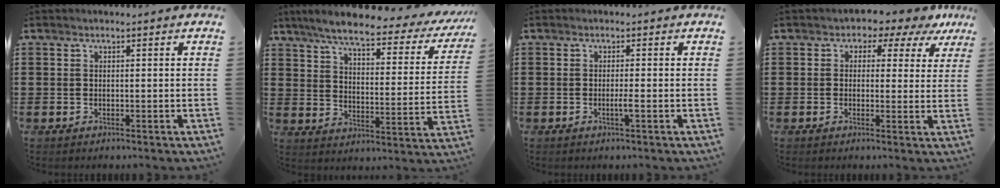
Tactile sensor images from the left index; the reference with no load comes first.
{"total": 7.1, "force": [5.8, 0.7, 4.1], "torque": [-0.096, -0.037, 0.095]}
{"total": 1.6, "force": [-0.5, -0.1, 1.5], "torque": [-0.027, -0.003, -0.009]}
{"total": 2.1, "force": [0.9, 1.6, 0.8], "torque": [-0.016, -0.008, 0.005]}